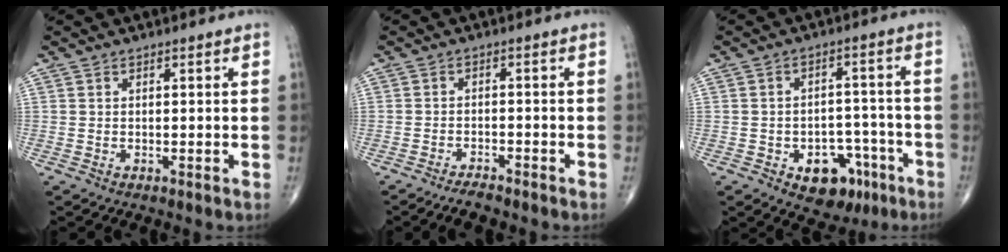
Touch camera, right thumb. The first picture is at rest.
{"total": 3.1, "force": [-2.8, 0.5, 1.2], "torque": [-0.032, 0.008, -0.050]}
{"total": 10.4, "force": [-5.1, 6.9, 5.9], "torque": [-0.043, 0.043, -0.062]}